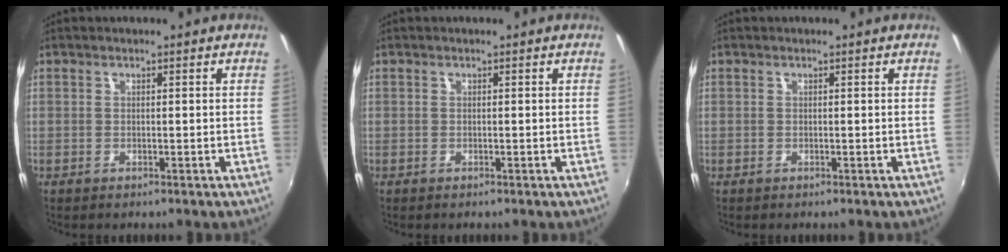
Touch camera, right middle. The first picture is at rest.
{"total": 0.0}
{"total": 0.0}